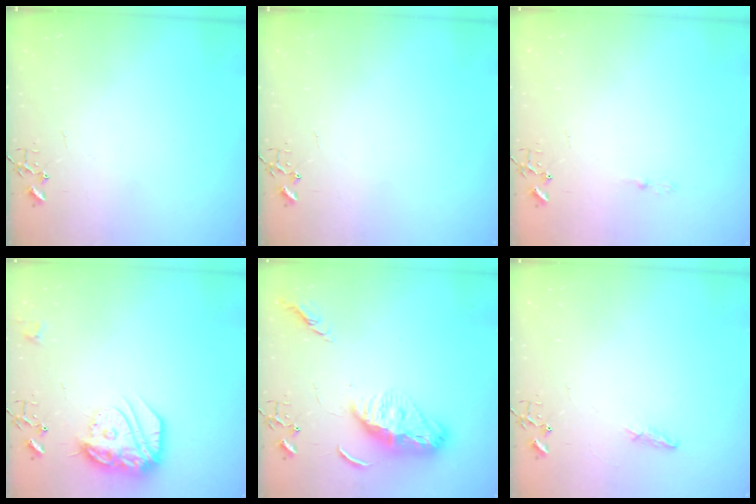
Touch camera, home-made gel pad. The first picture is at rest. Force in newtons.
{"total": 0.0}
{"total": 2.5, "press": 2.5, "slide": 0.3}
{"total": 18.0, "press": 18.0, "slide": 1.3}
{"total": 12.4, "press": 12.3, "slide": 0.8}
{"total": 5.9, "press": 5.8, "slide": 0.7}